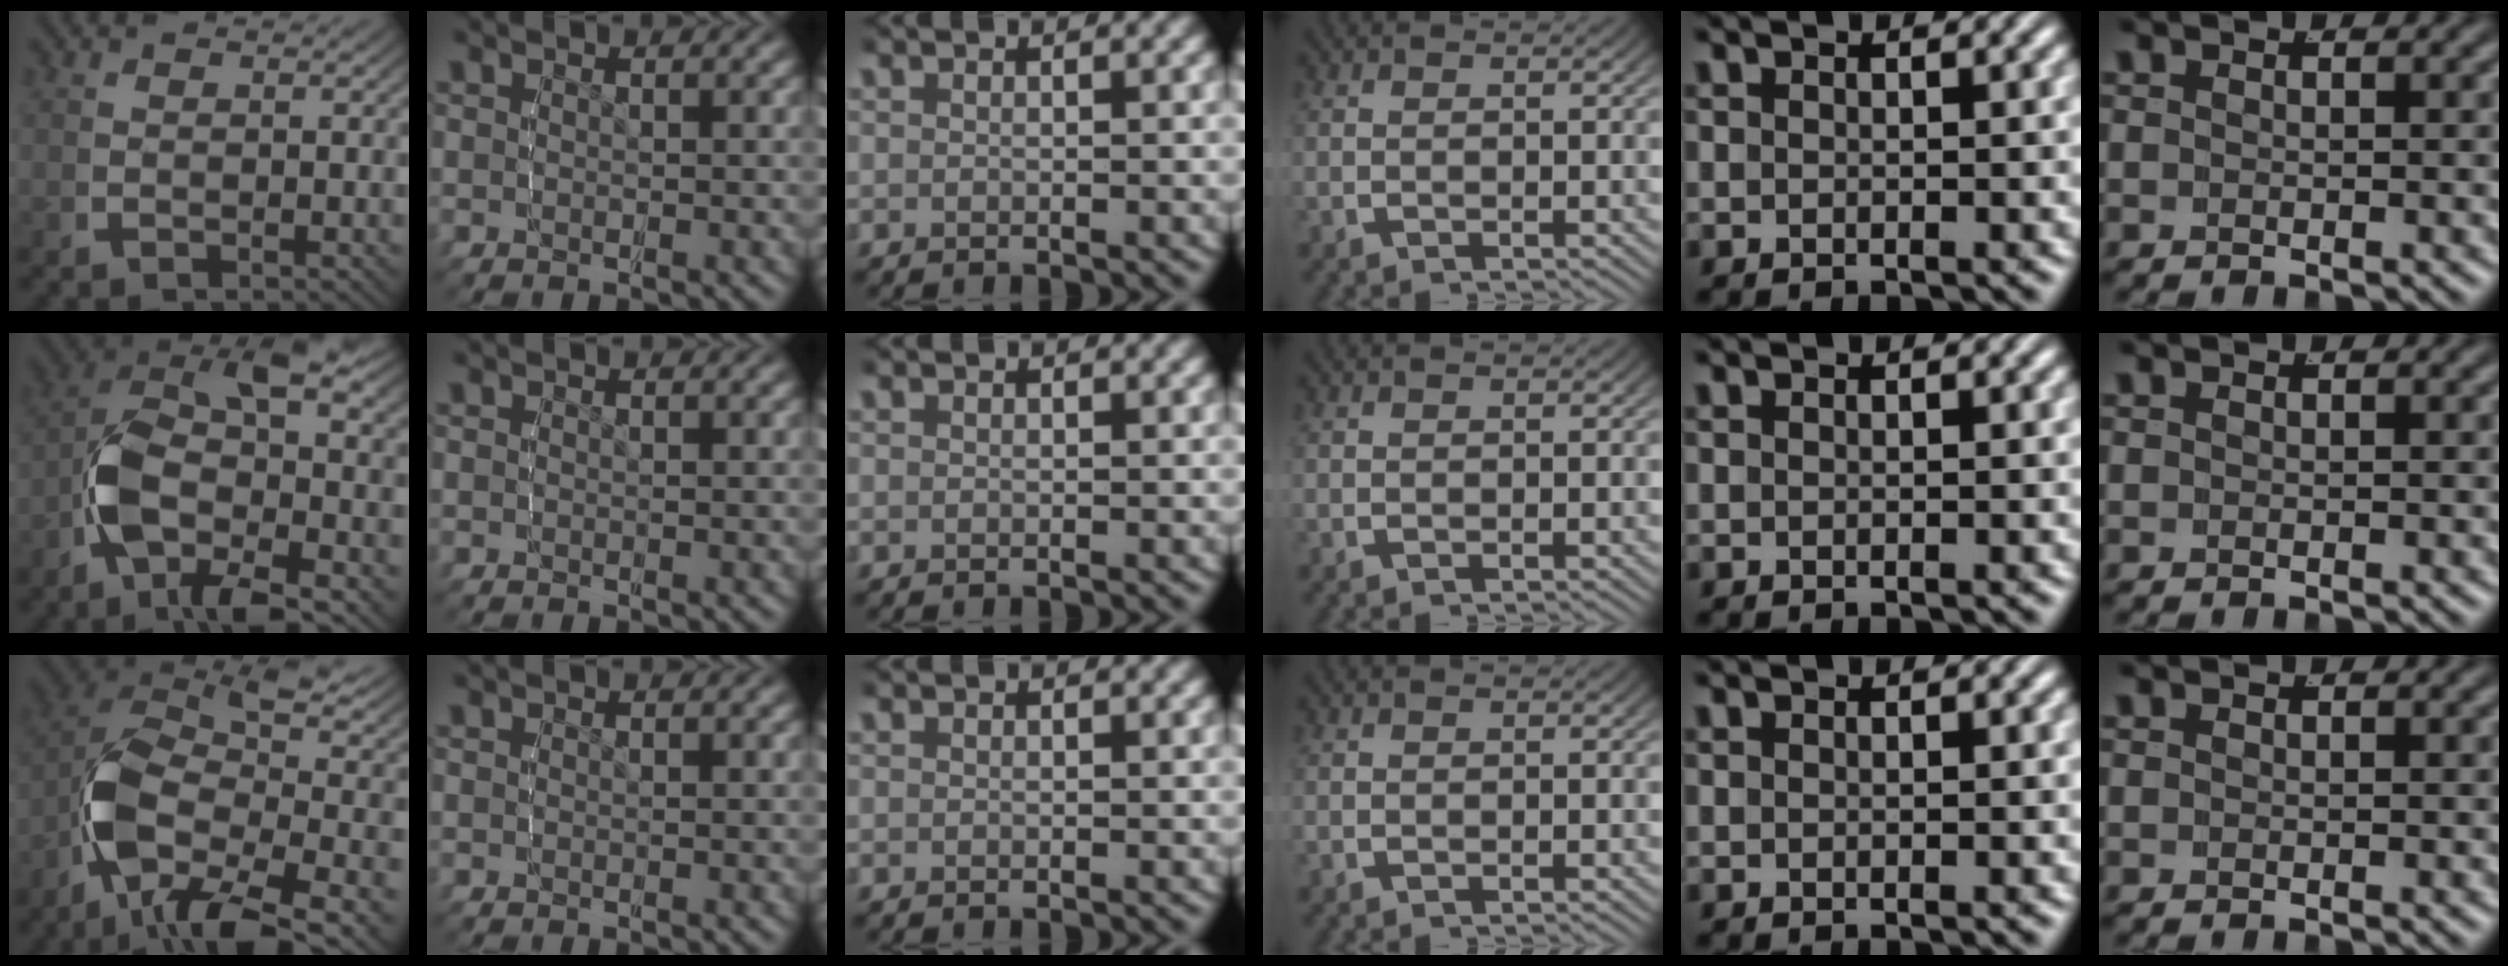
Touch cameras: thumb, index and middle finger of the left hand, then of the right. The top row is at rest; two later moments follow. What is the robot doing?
{"motion": "lift_and_place", "object": "glasses"}